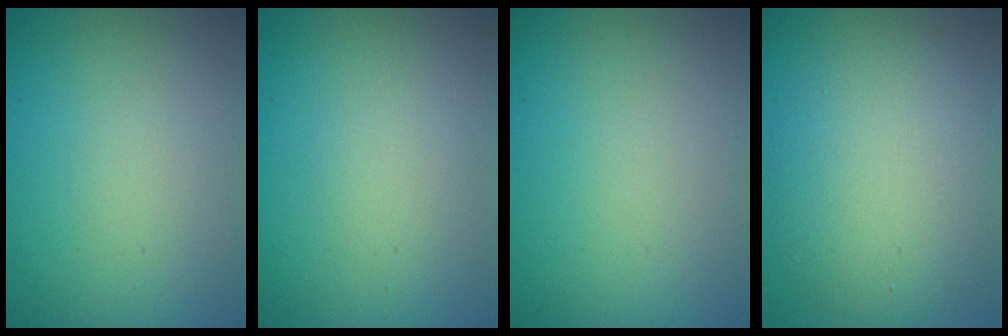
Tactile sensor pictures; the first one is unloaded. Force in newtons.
{"total": 1.4, "press": 1.3, "slide": 0.1}
{"total": 0.0}
{"total": 6.7, "press": 6.7, "slide": 0.2}